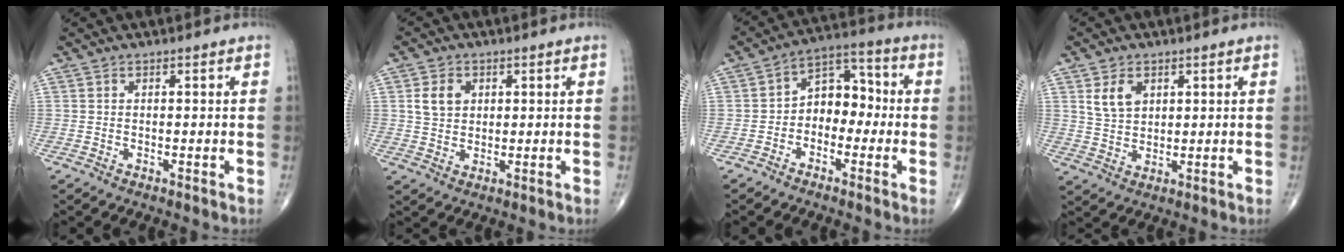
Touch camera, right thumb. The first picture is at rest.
{"total": 4.9, "force": [1.4, 3.8, 2.8], "torque": [-0.037, -0.005, 0.027]}
{"total": 8.5, "force": [-1.5, 6.2, 5.6], "torque": [-0.047, 0.047, -0.042]}
{"total": 5.4, "force": [2.3, 3.6, 3.2], "torque": [-0.046, -0.012, 0.047]}